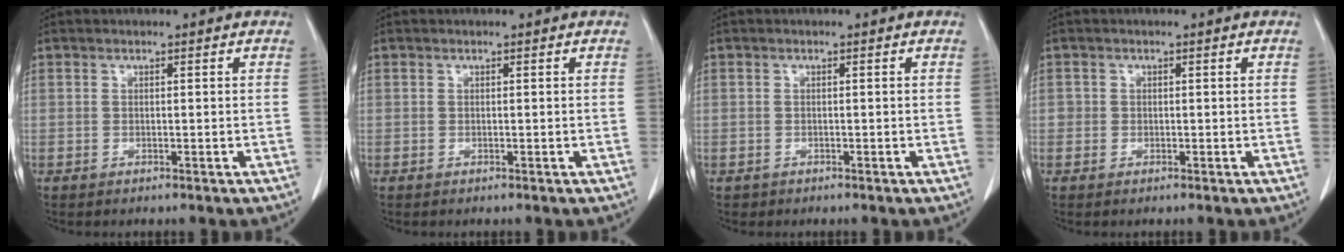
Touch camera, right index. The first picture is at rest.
{"total": 0.0}
{"total": 0.7, "force": [-0.4, 0.6, -0.1], "torque": [-0.005, 0.004, -0.008]}
{"total": 0.8, "force": [-0.1, 0.8, 0.0], "torque": [0.006, 0.004, -0.005]}